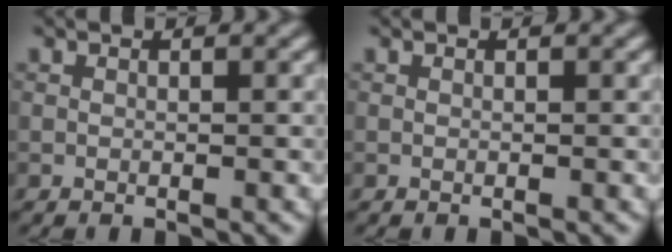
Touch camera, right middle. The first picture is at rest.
{"total": 0.0}